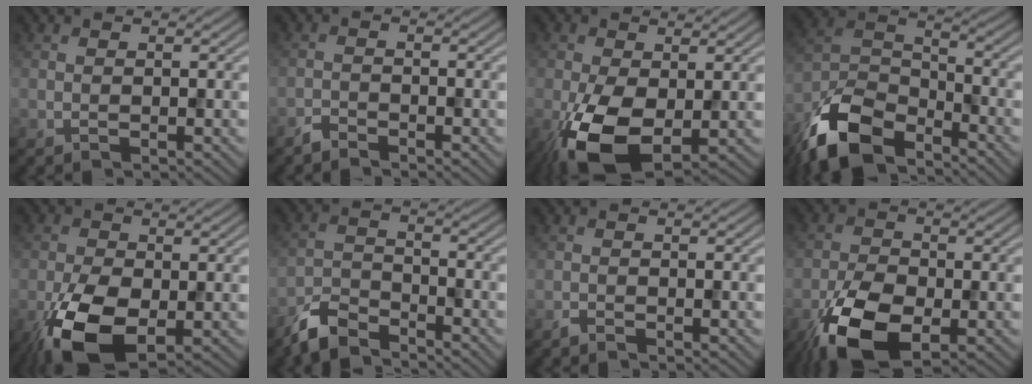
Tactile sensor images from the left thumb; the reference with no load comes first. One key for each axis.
{"total": 1.7, "fx": -1.6, "fy": 0.4, "fz": 0.4, "tx": -0.009, "ty": 0.002, "tz": -0.036}
{"total": 9.6, "fx": -2.6, "fy": 5.4, "fz": 7.5, "tx": -0.174, "ty": -0.024, "tz": -0.051}
{"total": 12.8, "fx": -9.0, "fy": 5.6, "fz": 7.1, "tx": -0.155, "ty": -0.008, "tz": -0.190}
{"total": 10.1, "fx": -3.7, "fy": 5.6, "fz": 7.6, "tx": -0.171, "ty": -0.023, "tz": -0.072}
{"total": 5.7, "fx": -4.9, "fy": 1.8, "fz": 2.3, "tx": -0.047, "ty": -0.006, "tz": -0.114}
{"total": 0.9, "fx": -0.8, "fy": 0.2, "fz": 0.3, "tx": -0.006, "ty": 0.001, "tz": -0.018}
{"total": 11.3, "fx": -5.2, "fy": 5.9, "fz": 8.1, "tx": -0.176, "ty": -0.020, "tz": -0.099}